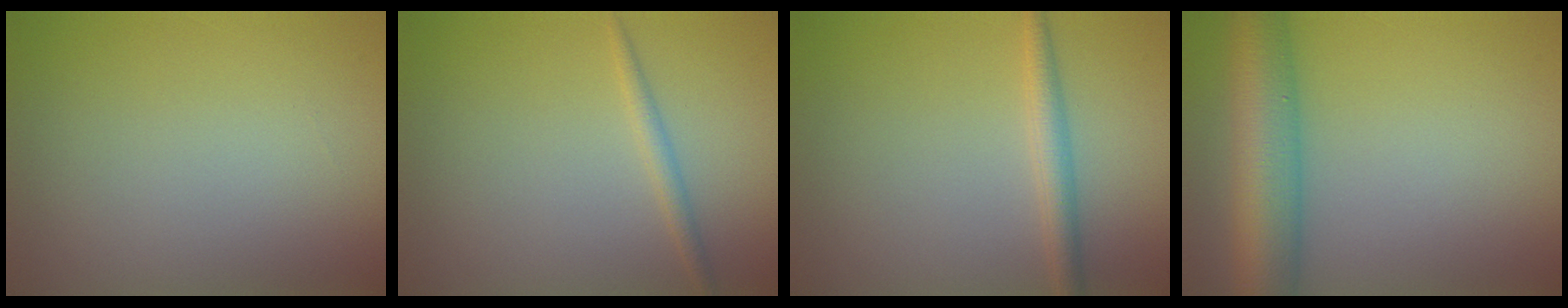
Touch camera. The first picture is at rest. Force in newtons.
{"total": 1.3, "press": 1.3, "slide": 0.0}
{"total": 2.2, "press": 2.2, "slide": 0.1}
{"total": 8.0, "press": 8.0, "slide": 0.2}